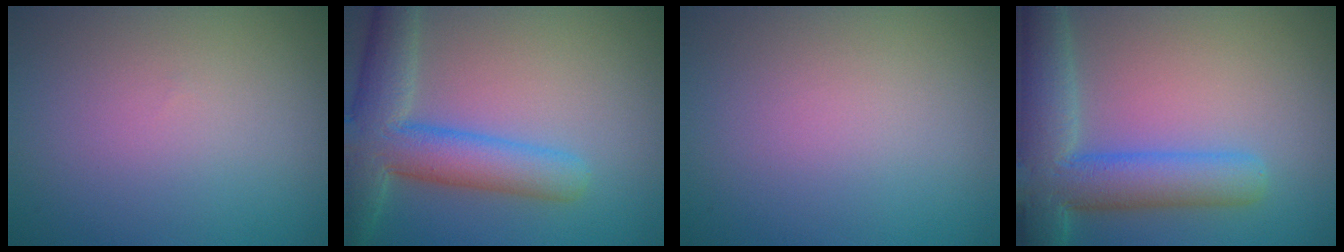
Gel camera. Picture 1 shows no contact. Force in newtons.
{"total": 7.5, "press": 7.5, "slide": 0.4}
{"total": 0.0}
{"total": 8.2, "press": 8.2, "slide": 0.5}